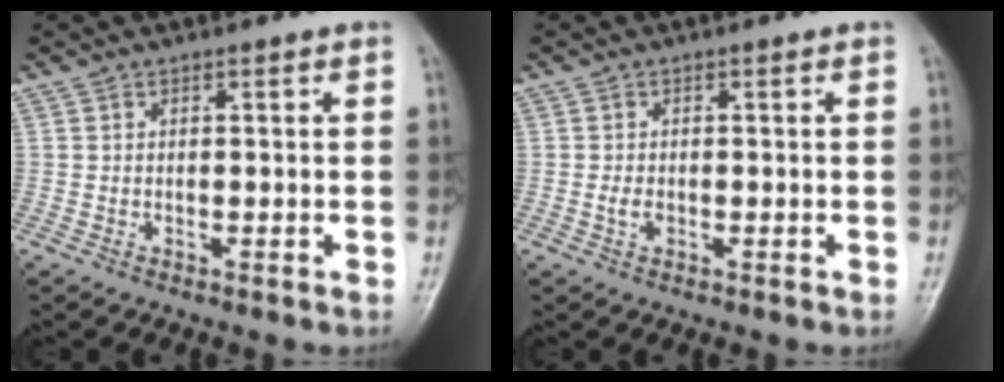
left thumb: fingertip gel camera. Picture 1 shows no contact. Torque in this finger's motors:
{"motor_torque": [0.33, 0.35, 0.29, 0.11, 0.00]}